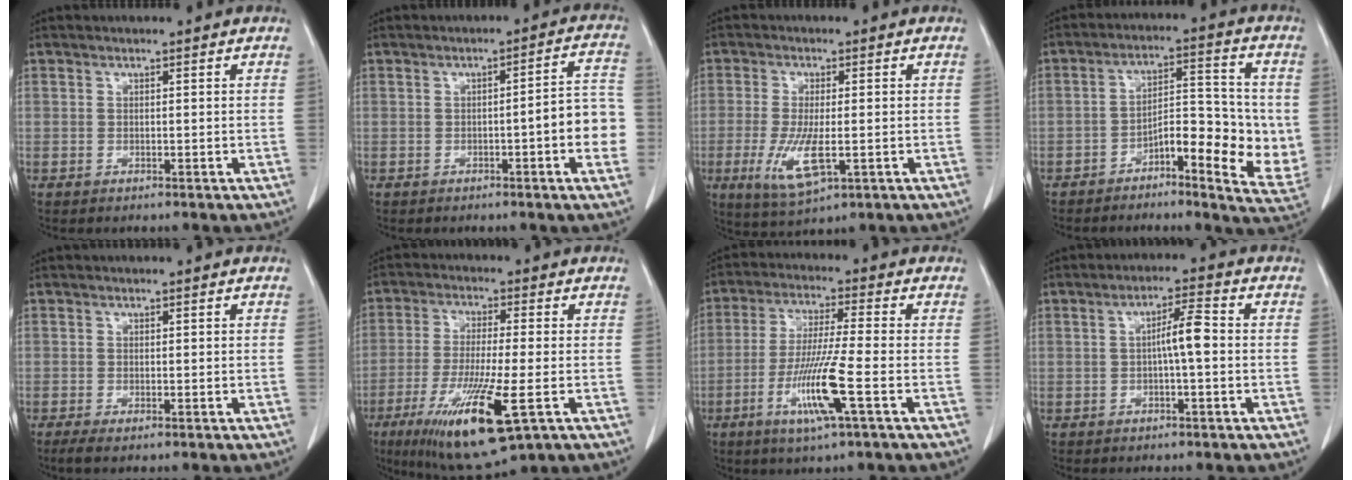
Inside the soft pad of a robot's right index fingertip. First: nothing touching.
{"total": 8.0, "force": [-1.9, 1.1, 7.7], "torque": [-0.084, 0.022, -0.028]}
{"total": 7.4, "force": [-2.0, 2.0, 6.9], "torque": [-0.141, -0.020, -0.030]}
{"total": 11.6, "force": [-2.8, 3.7, 10.6], "torque": [-0.142, 0.017, -0.043]}
{"total": 1.9, "force": [-1.2, 0.4, 1.4], "torque": [-0.029, -0.006, -0.022]}
{"total": 14.9, "force": [-6.1, 1.9, 13.5], "torque": [-0.263, -0.042, -0.101]}
{"total": 10.4, "force": [-3.8, -0.6, 9.7], "torque": [-0.190, -0.016, -0.074]}
{"total": 4.4, "force": [-0.2, 0.3, 4.4], "torque": [-0.070, 0.013, -0.003]}